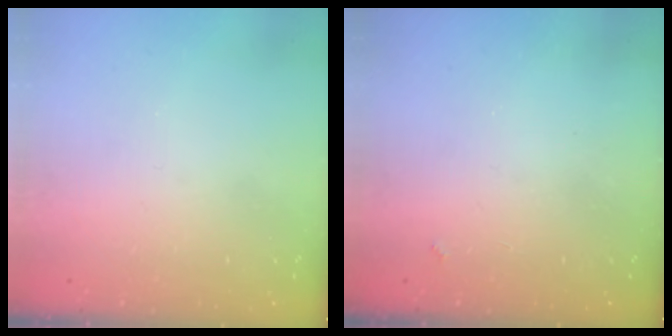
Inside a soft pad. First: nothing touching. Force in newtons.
{"total": 1.4, "press": 1.3, "slide": 0.4}